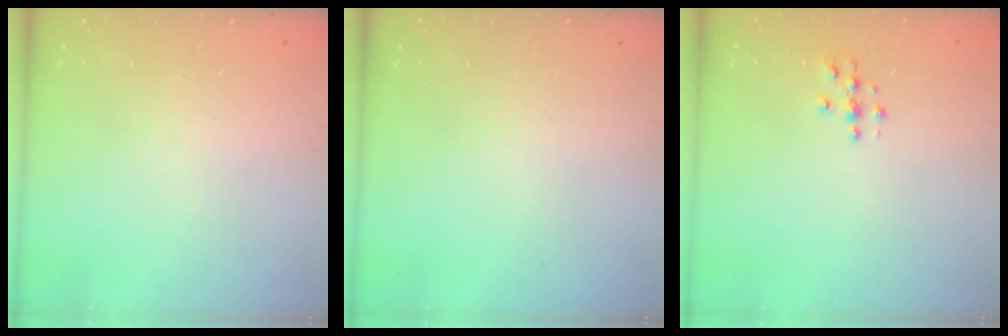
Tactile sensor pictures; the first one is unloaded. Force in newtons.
{"total": 0.0}
{"total": 3.7, "press": 3.7, "slide": 0.2}